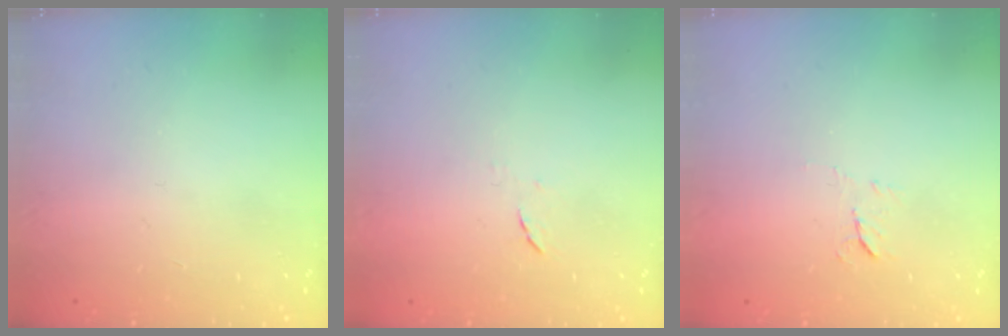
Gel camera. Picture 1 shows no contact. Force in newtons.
{"total": 4.3, "press": 4.2, "slide": 0.6}
{"total": 5.4, "press": 5.3, "slide": 0.7}